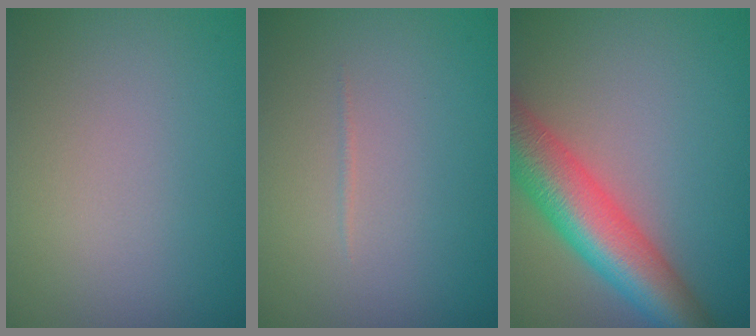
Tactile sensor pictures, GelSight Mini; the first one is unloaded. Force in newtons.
{"total": 0.6, "press": 0.6, "slide": 0.2}
{"total": 8.8, "press": 8.8, "slide": 0.3}